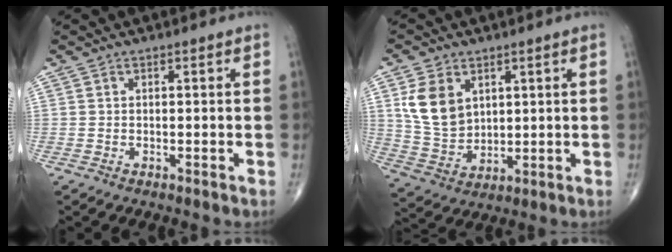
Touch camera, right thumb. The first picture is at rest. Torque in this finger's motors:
{"motor_torque": [1.35, 1.17, 0.47, -0.56, 0.24]}